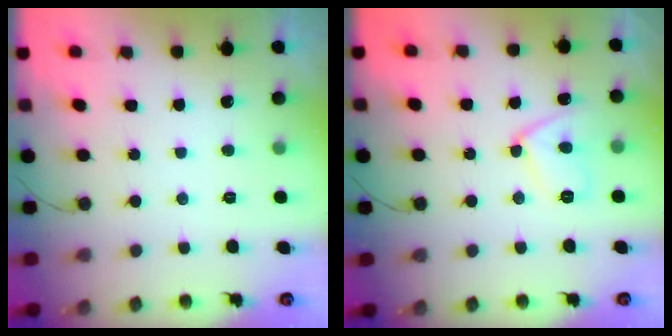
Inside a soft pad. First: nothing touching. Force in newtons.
{"total": 9.7, "press": 9.6, "slide": 1.9}